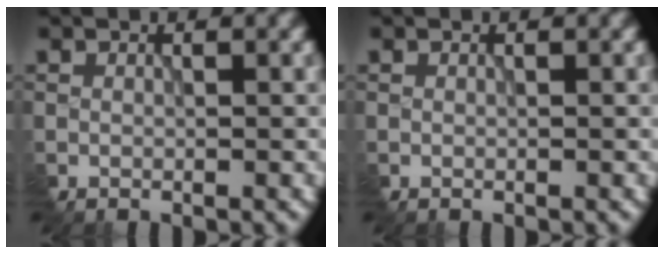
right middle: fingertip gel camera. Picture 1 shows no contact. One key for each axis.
{"total": 0.0}